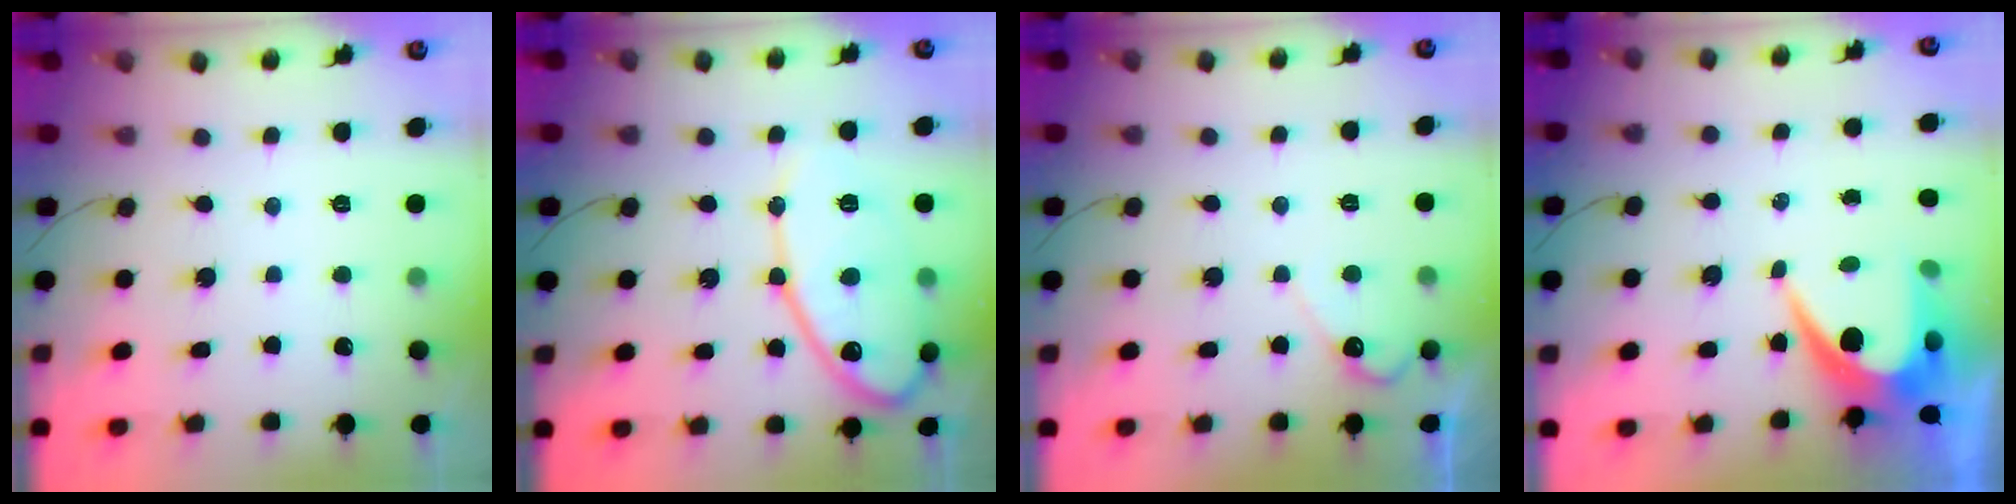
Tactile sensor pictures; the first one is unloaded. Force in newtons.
{"total": 14.3, "press": 14.2, "slide": 1.3}
{"total": 4.9, "press": 4.8, "slide": 0.4}
{"total": 9.3, "press": 9.3, "slide": 0.7}